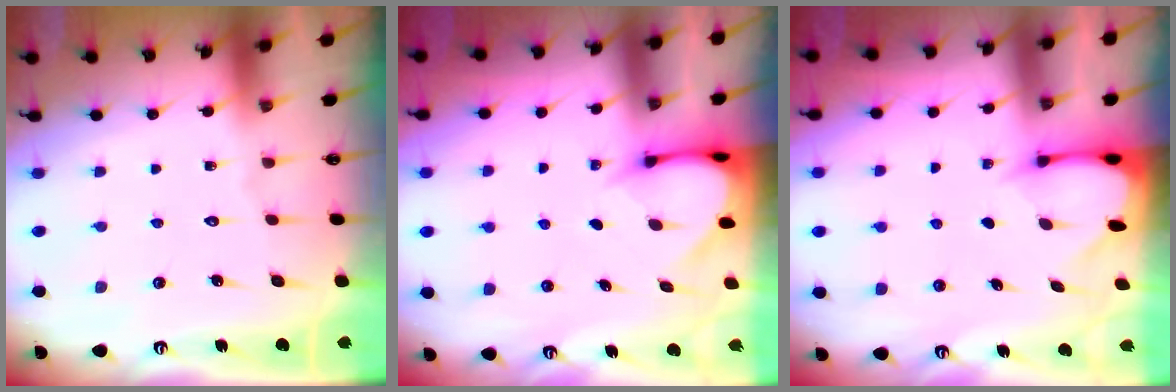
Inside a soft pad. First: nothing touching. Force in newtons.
{"total": 3.4, "press": 3.4, "slide": 0.3}
{"total": 2.4, "press": 2.4, "slide": 0.3}